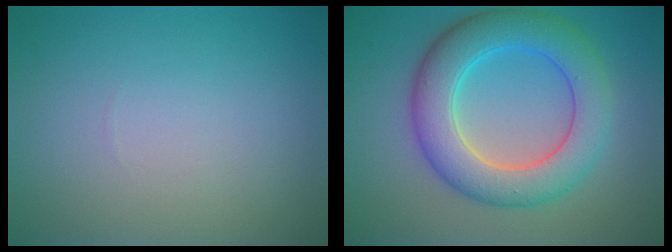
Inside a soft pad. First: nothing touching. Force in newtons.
{"total": 7.4, "press": 7.4, "slide": 0.1}